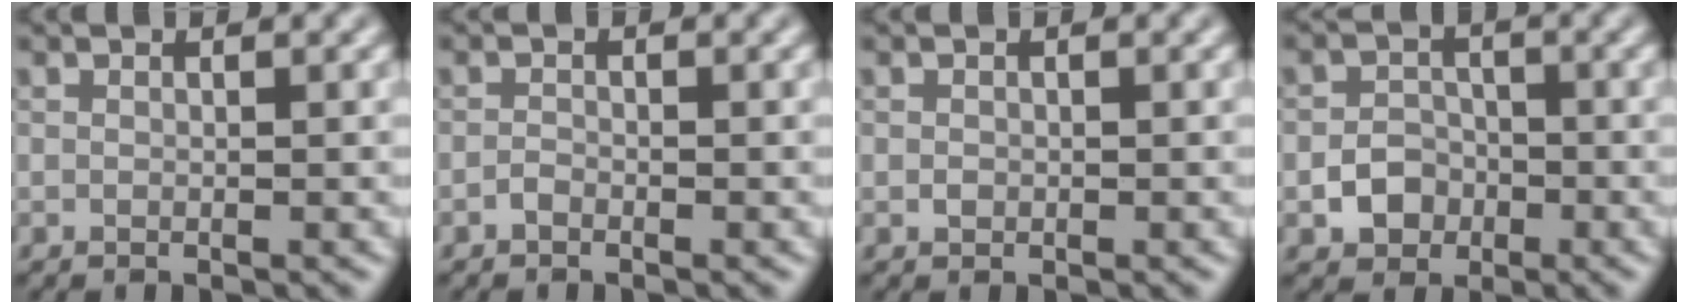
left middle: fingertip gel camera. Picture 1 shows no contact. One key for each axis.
{"total": 0.7, "fx": -0.5, "fy": 0.3, "fz": 0.3, "tx": -0.005, "ty": 0.000, "tz": -0.012}
{"total": 0.6, "fx": -0.1, "fy": 0.5, "fz": 0.3, "tx": -0.002, "ty": -0.003, "tz": -0.002}
{"total": 2.8, "fx": -1.1, "fy": 2.3, "fz": 1.1, "tx": -0.011, "ty": 0.003, "tz": -0.021}